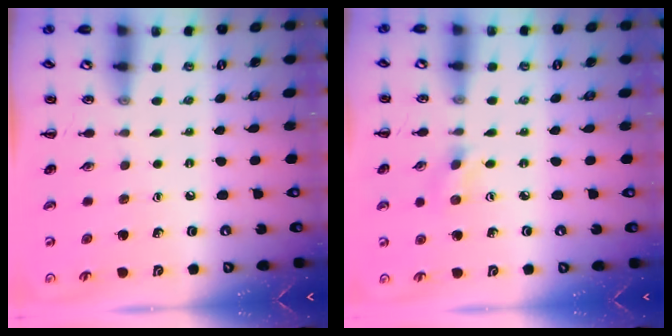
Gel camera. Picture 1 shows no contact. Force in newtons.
{"total": 1.4, "press": 1.3, "slide": 0.4}